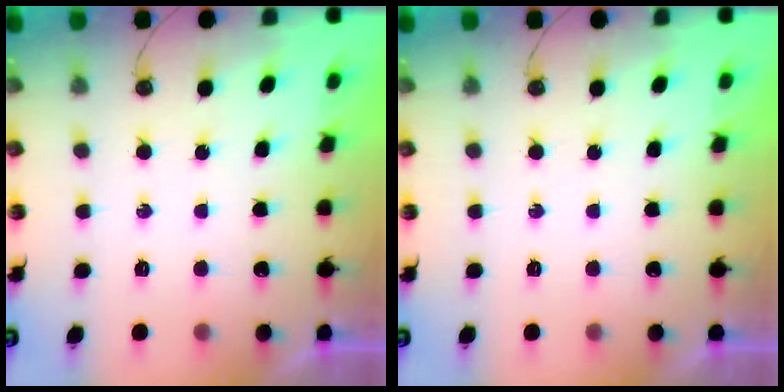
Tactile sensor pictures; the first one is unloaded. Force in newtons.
{"total": 0.0}